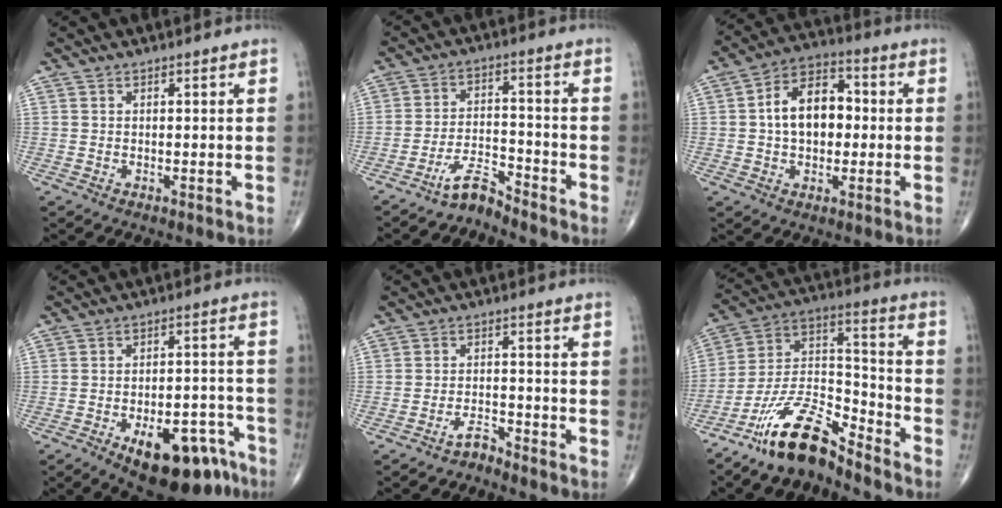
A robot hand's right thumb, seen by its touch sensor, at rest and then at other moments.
{"total": 5.1, "force": [-4.8, 0.7, 1.4], "torque": [-0.018, 0.049, -0.095]}
{"total": 12.1, "force": [0.5, 7.9, 9.1], "torque": [-0.128, 0.025, -0.001]}
{"total": 16.6, "force": [-9.8, 7.7, 11.1], "torque": [-0.109, 0.069, -0.132]}
{"total": 2.4, "force": [-2.3, 0.3, 0.3], "torque": [0.000, 0.012, -0.044]}
{"total": 13.8, "force": [-11.0, 4.2, 7.2], "torque": [-0.121, 0.091, -0.214]}